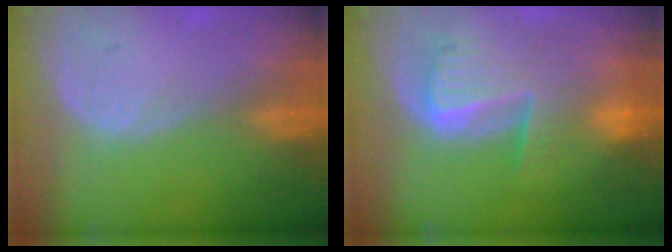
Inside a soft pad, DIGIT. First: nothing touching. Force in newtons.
{"total": 9.8, "press": 8.4, "slide": 4.9}